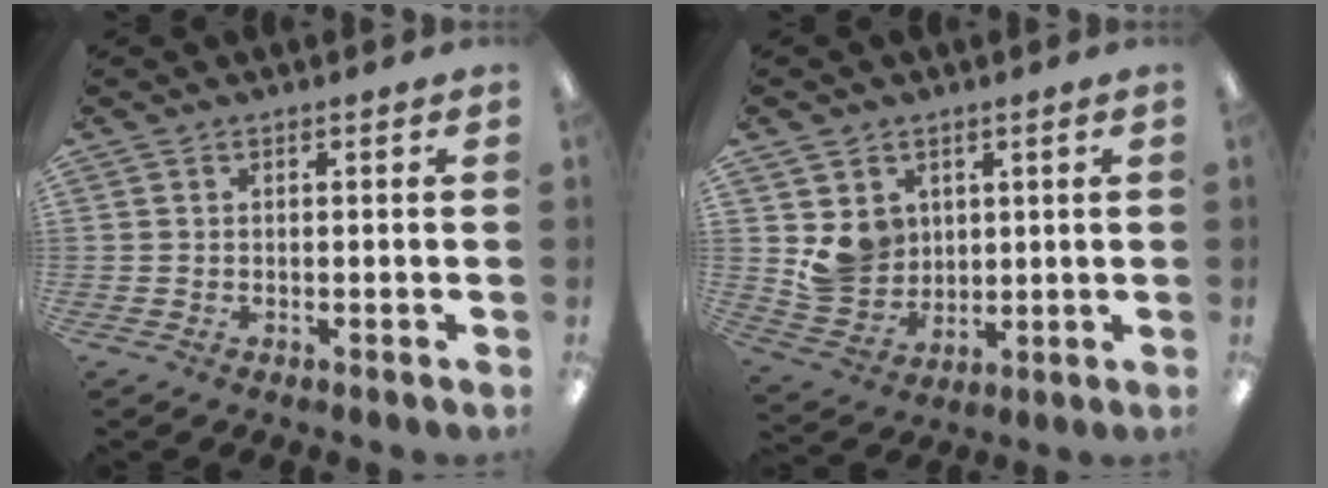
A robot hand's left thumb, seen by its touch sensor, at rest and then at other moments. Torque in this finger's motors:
{"motor_torque": [0.04, 0.13, 0.46, -0.63, 0.03]}